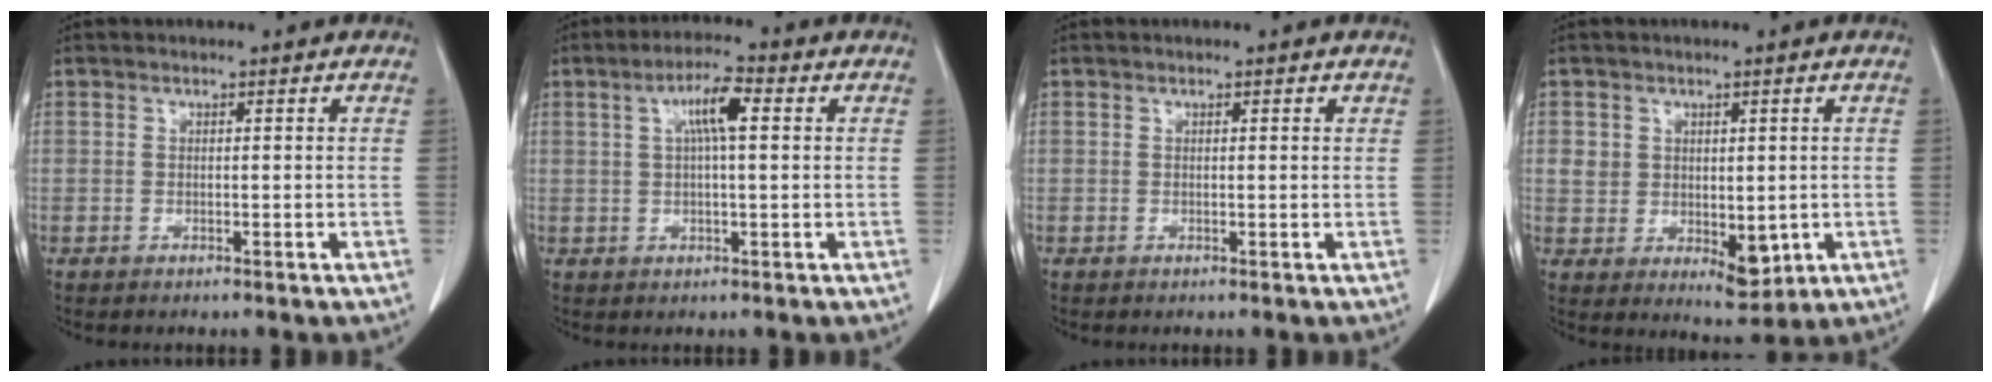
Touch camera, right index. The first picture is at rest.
{"total": 6.3, "force": [1.7, 1.4, 5.9], "torque": [-0.112, 0.016, 0.032]}
{"total": 1.0, "force": [0.4, 0.5, 0.8], "torque": [-0.017, 0.004, 0.007]}
{"total": 8.4, "force": [-0.2, 5.9, 6.0], "torque": [-0.082, 0.002, 0.018]}